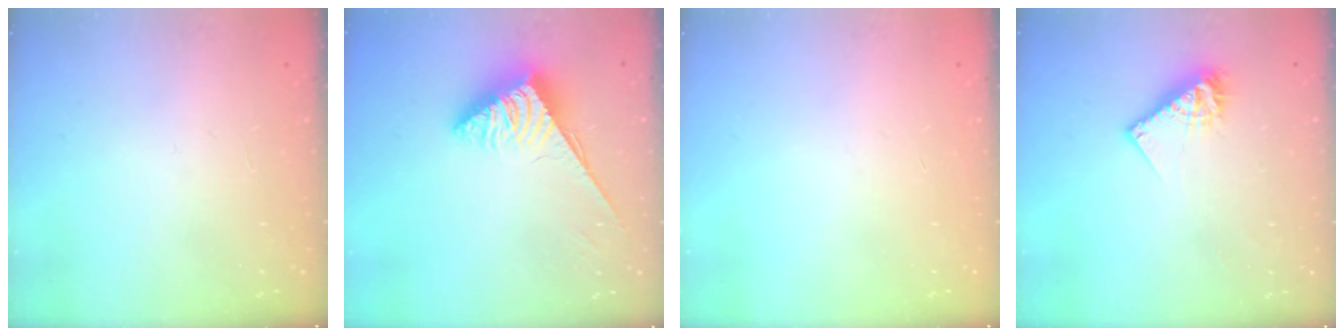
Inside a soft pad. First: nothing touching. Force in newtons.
{"total": 3.8, "press": 3.8, "slide": 0.6}
{"total": 0.0}
{"total": 9.2, "press": 9.2, "slide": 0.6}